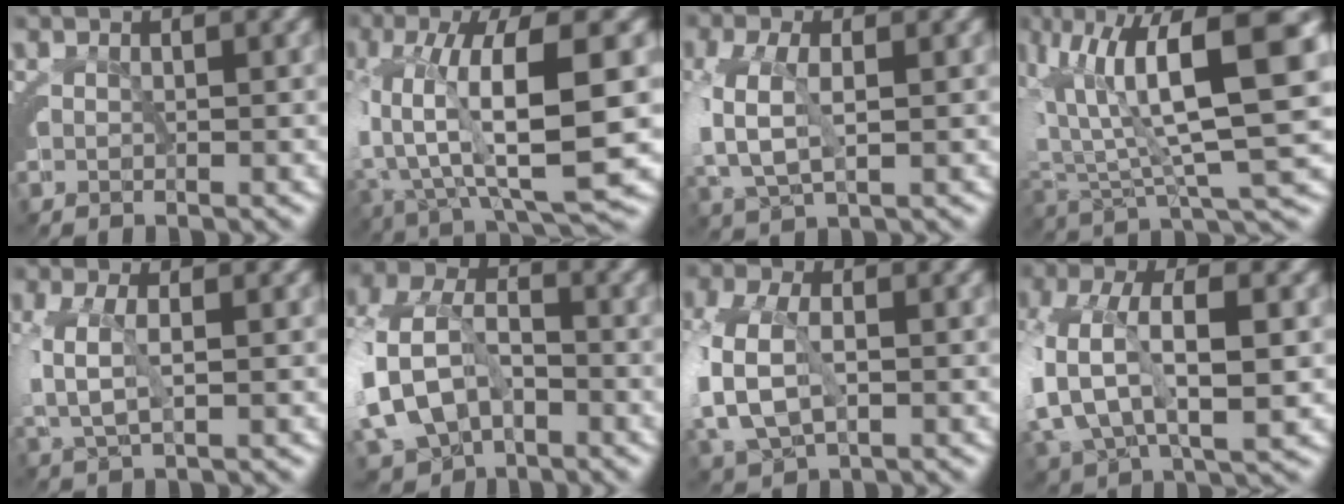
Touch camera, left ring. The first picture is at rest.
{"total": 11.6, "force": [-1.0, 6.2, 9.7], "torque": [-0.168, -0.015, -0.008]}
{"total": 3.5, "force": [-0.9, 2.7, 2.0], "torque": [-0.080, -0.016, -0.007]}
{"total": 13.6, "force": [2.1, 7.5, 11.1], "torque": [-0.167, 0.010, 0.031]}
{"total": 2.0, "force": [-0.5, 1.3, 1.4], "torque": [-0.050, -0.010, -0.002]}
{"total": 9.0, "force": [-3.0, 7.7, 3.7], "torque": [-0.103, -0.036, -0.047]}
{"total": 5.5, "force": [-1.4, 4.6, 2.8], "torque": [-0.103, -0.015, -0.016]}
{"total": 8.2, "force": [-1.5, 6.2, 5.1], "torque": [-0.151, -0.024, -0.021]}